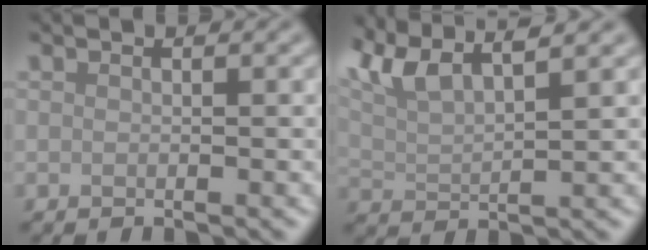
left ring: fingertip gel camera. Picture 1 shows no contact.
{"total": 10.2, "force": [7.4, 3.3, 6.1], "torque": [-0.133, 0.047, 0.102]}